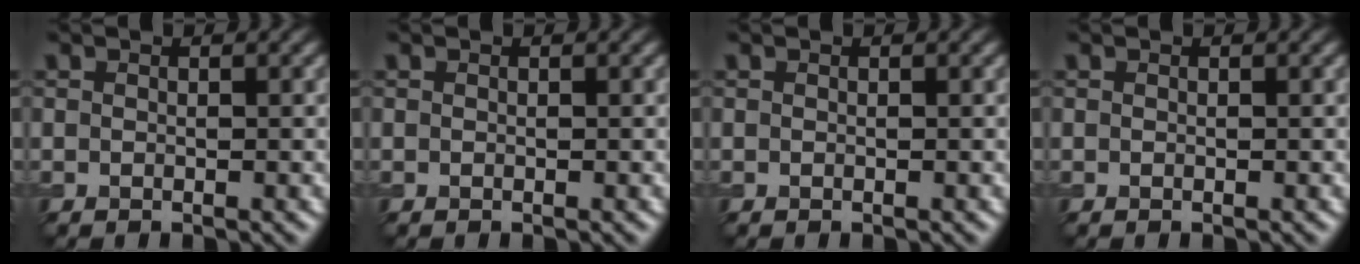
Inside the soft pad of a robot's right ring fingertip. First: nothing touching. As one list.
[{"total": 0.0}, {"total": 0.0}, {"total": 0.0}]